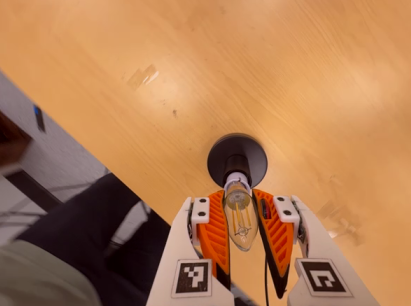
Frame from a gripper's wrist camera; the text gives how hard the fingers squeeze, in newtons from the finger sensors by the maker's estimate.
{"total": 19.9, "left": 18.8, "right": 21.1}